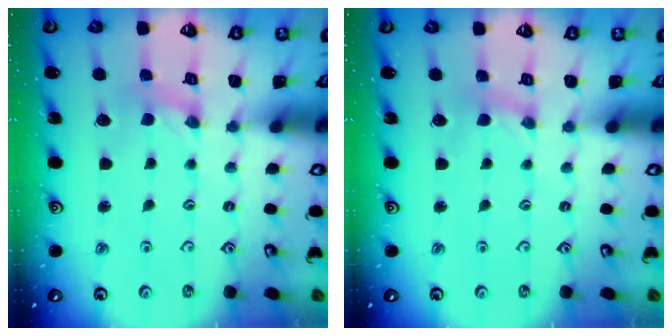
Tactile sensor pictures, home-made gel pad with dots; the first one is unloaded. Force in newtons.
{"total": 0.8, "press": 0.7, "slide": 0.3}